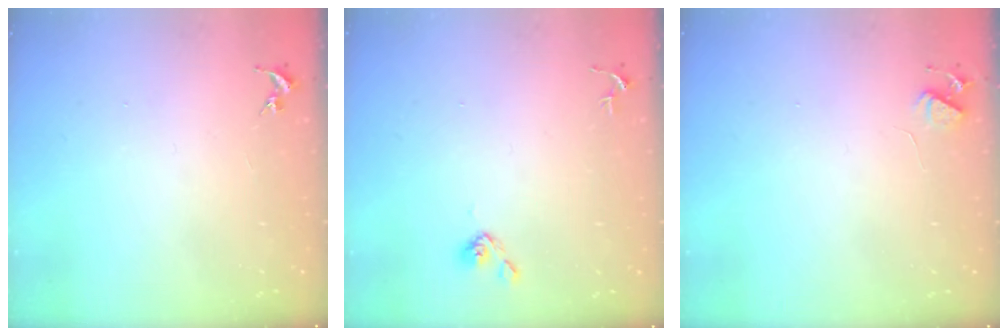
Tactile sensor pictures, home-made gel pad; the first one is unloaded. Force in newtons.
{"total": 4.4, "press": 4.3, "slide": 0.6}
{"total": 4.9, "press": 4.9, "slide": 0.7}